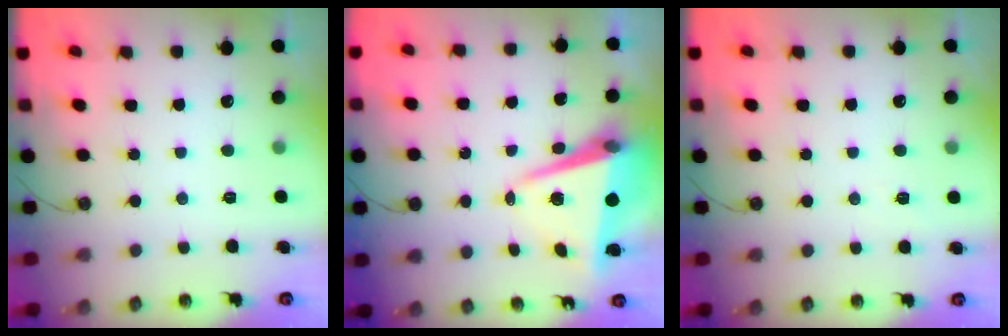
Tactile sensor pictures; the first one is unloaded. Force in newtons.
{"total": 9.2, "press": 9.1, "slide": 1.3}
{"total": 2.4, "press": 1.7, "slide": 1.7}